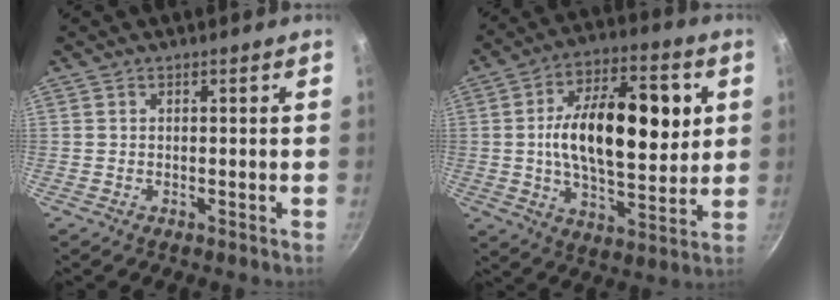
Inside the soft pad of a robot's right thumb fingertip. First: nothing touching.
{"total": 21.6, "force": [3.3, 10.3, 18.7], "torque": [-0.277, 0.000, 0.049]}